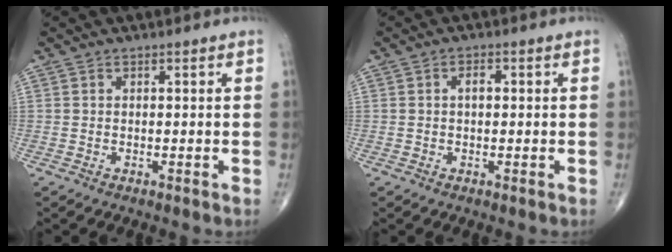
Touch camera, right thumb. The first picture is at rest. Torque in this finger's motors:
{"motor_torque": [0.36, 0.70, 0.19, -0.02, 0.00]}